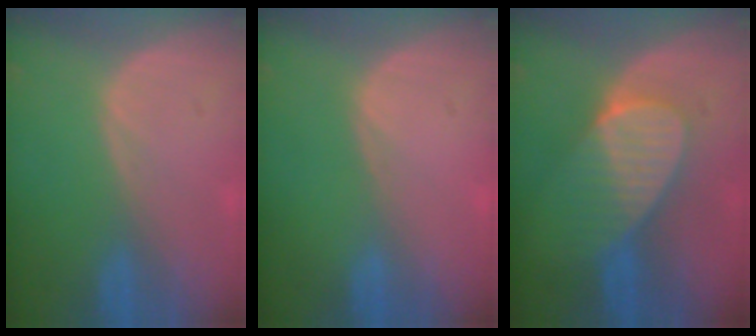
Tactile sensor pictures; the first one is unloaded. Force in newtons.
{"total": 0.0}
{"total": 6.9, "press": 6.9, "slide": 0.4}